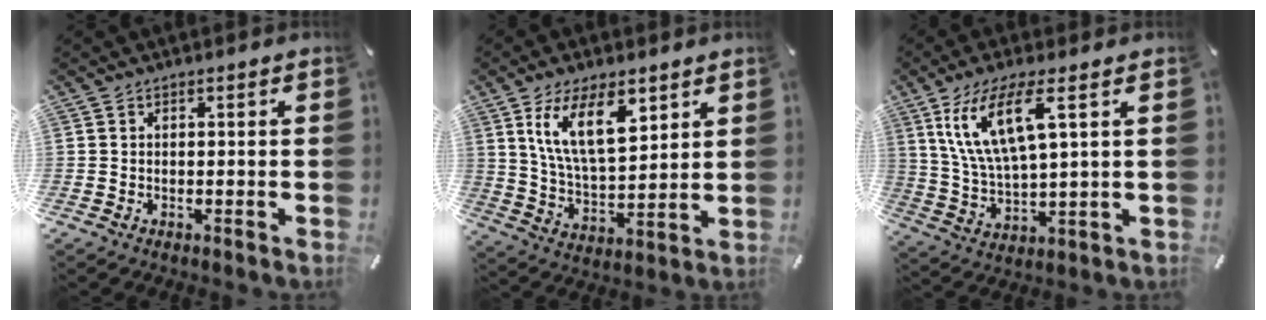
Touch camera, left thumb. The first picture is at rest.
{"total": 14.1, "force": [7.7, 6.6, 9.8], "torque": [-0.196, -0.020, 0.137]}
{"total": 13.3, "force": [6.4, 3.8, 11.1], "torque": [-0.252, -0.007, 0.106]}